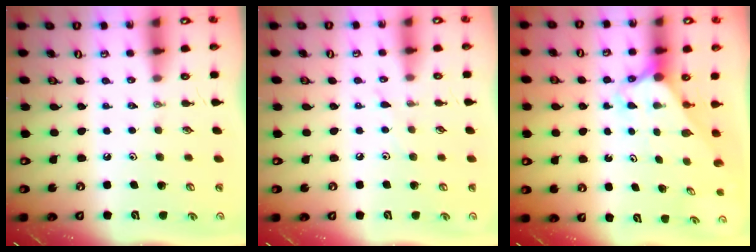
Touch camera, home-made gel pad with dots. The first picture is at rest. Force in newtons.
{"total": 3.3, "press": 3.3, "slide": 0.2}
{"total": 2.6, "press": 2.6, "slide": 0.1}